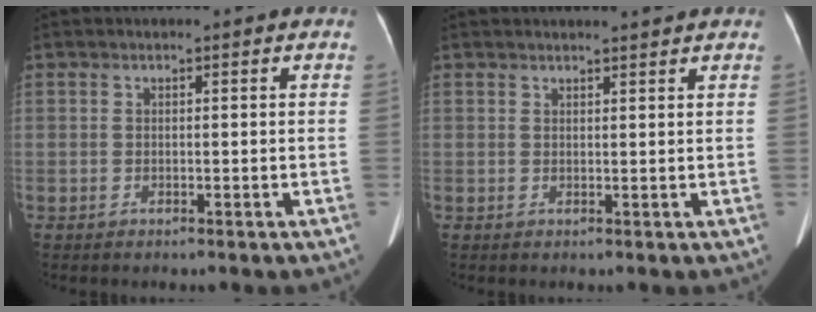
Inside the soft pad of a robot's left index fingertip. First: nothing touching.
{"total": 2.5, "force": [2.4, -0.3, 0.7], "torque": [-0.010, 0.008, 0.032]}